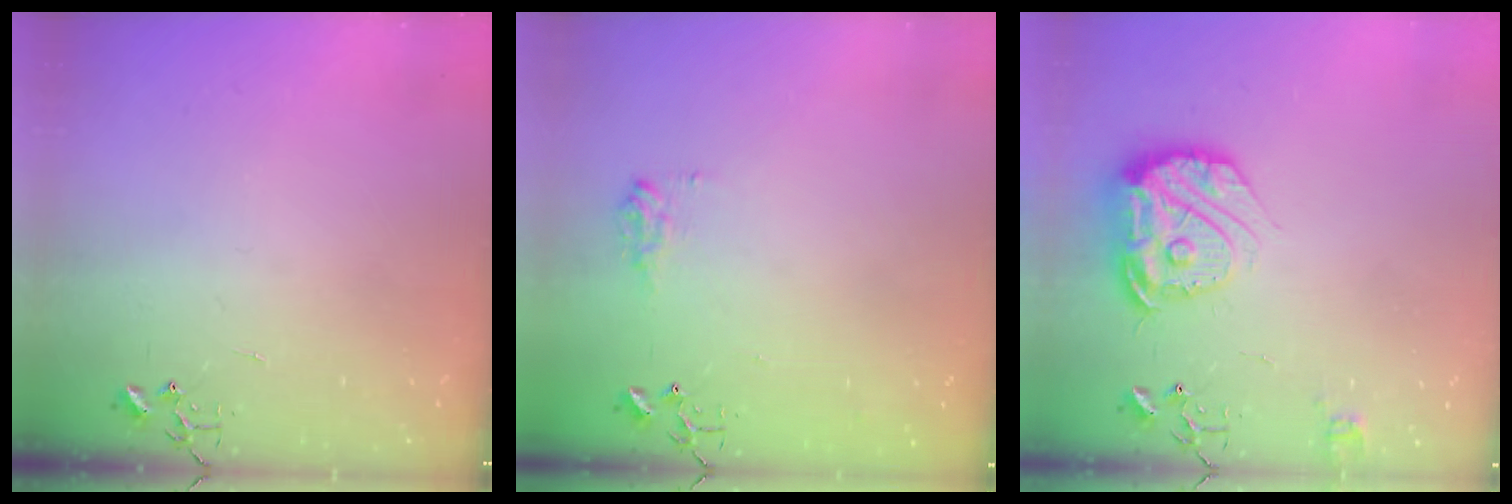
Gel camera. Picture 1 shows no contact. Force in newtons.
{"total": 8.0, "press": 8.0, "slide": 0.4}
{"total": 17.2, "press": 17.1, "slide": 1.4}